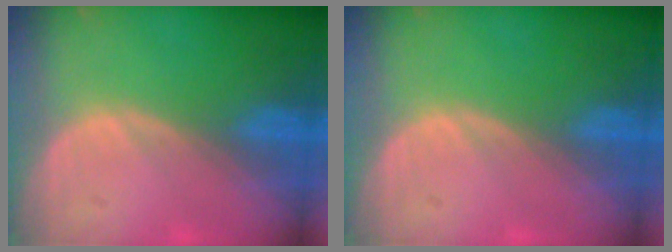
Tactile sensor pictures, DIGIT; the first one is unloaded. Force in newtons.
{"total": 0.0}